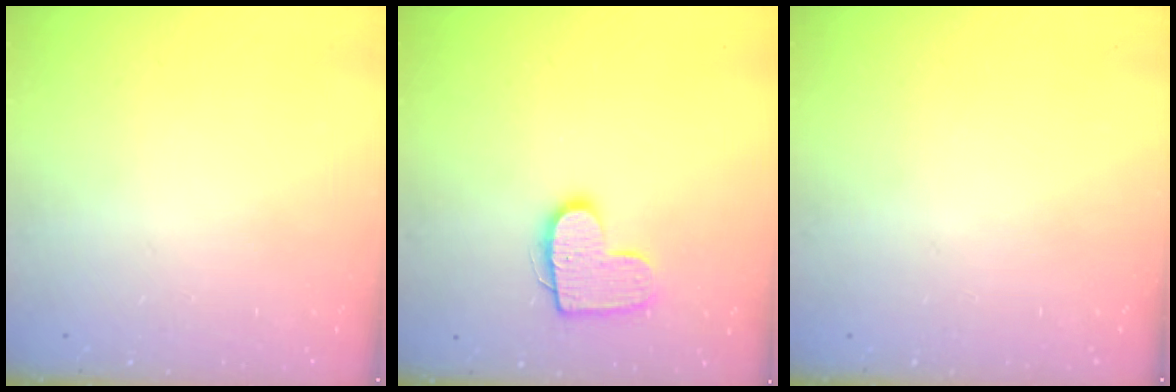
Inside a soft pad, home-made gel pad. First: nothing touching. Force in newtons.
{"total": 11.8, "press": 11.8, "slide": 0.6}
{"total": 0.0}